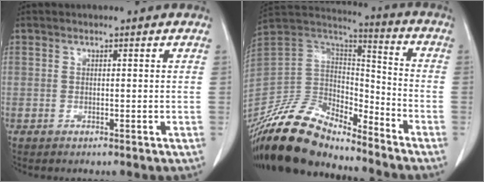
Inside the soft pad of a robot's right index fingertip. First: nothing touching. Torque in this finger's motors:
{"motor_torque": [0.14, -0.47, 0.02, -0.07]}